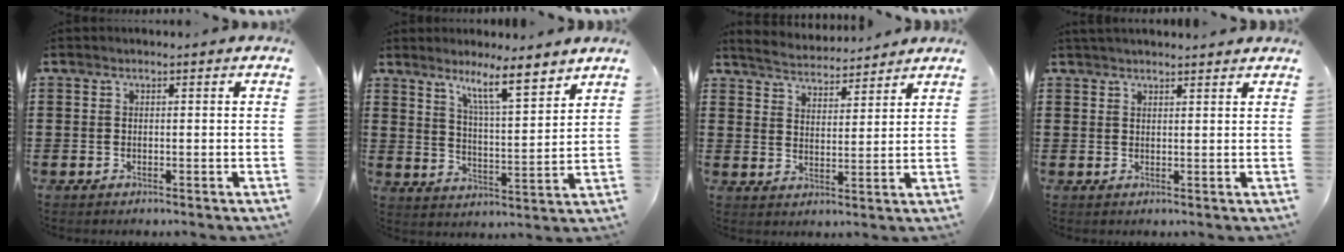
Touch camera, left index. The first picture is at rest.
{"total": 8.4, "force": [6.7, 0.7, 4.9], "torque": [-0.092, -0.039, 0.111]}
{"total": 4.1, "force": [4.1, 0.3, 0.2], "torque": [-0.023, -0.021, 0.070]}
{"total": 2.0, "force": [1.9, 0.1, 0.5], "torque": [-0.014, 0.002, 0.037]}